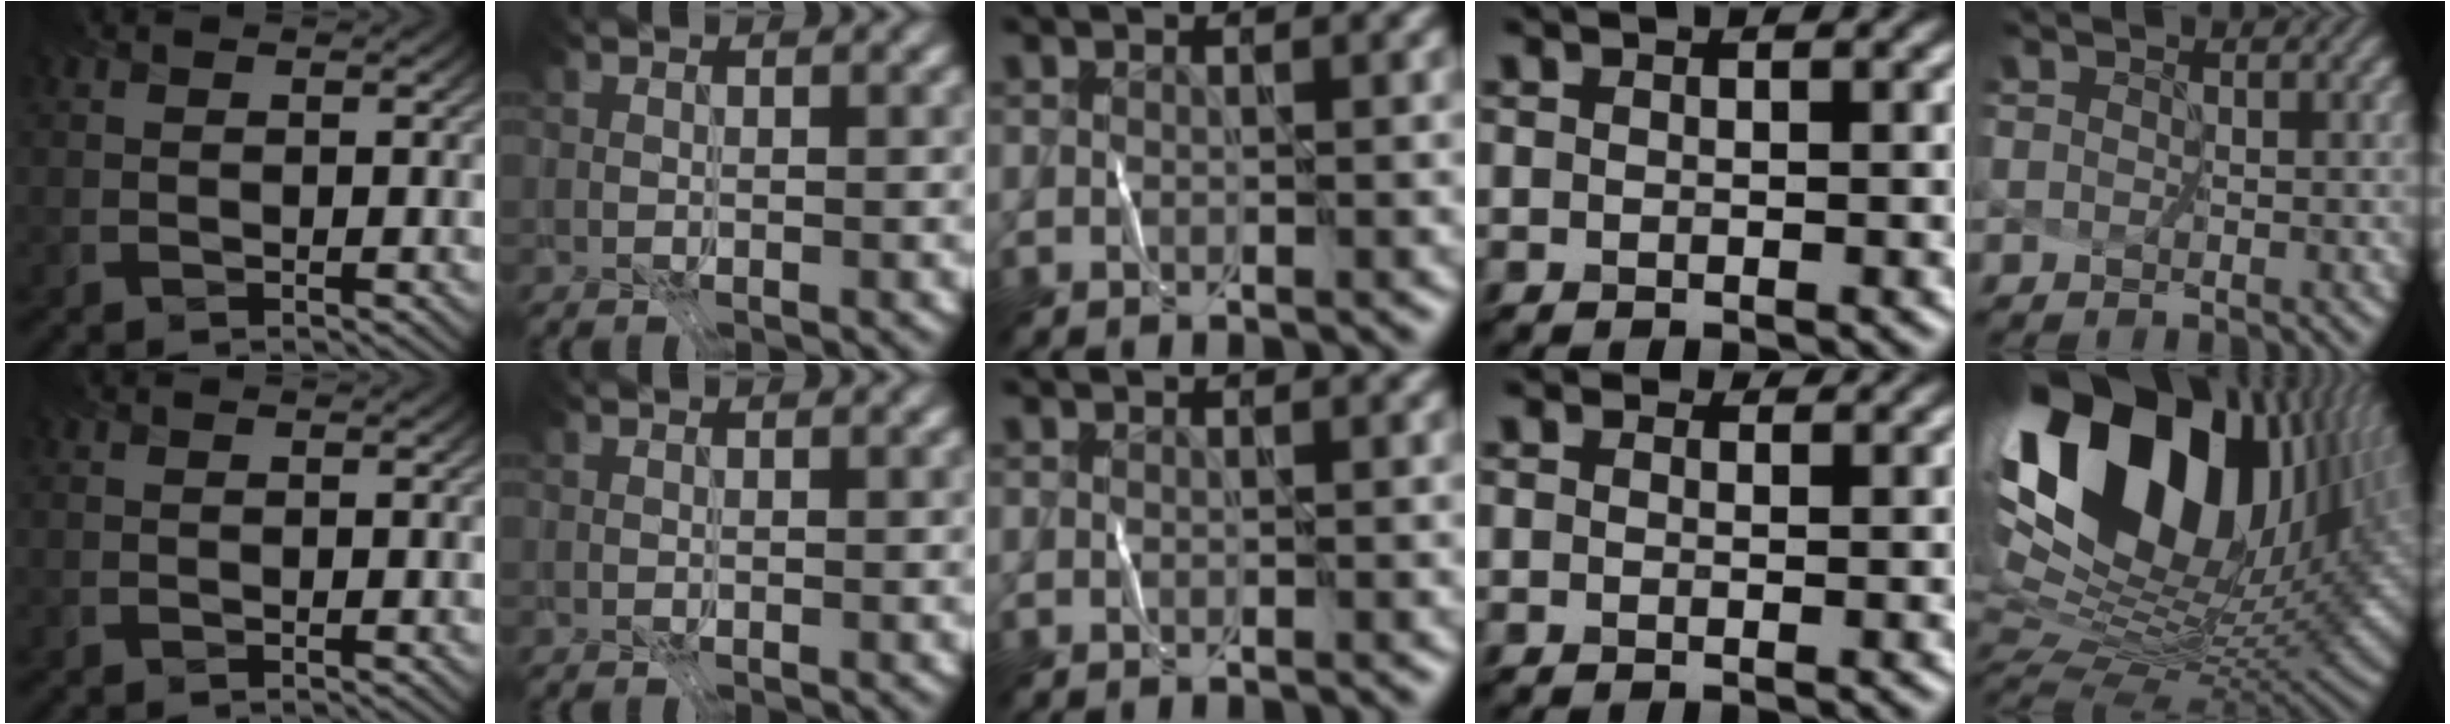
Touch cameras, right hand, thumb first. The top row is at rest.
{"ring": {"total": 1.3, "force": [0.9, 0.7, 0.5], "torque": [-0.011, 0.010, 0.000]}, "little": {"total": 18.5, "force": [8.2, 9.8, 13.3], "torque": [-0.268, 0.039, 0.155]}}